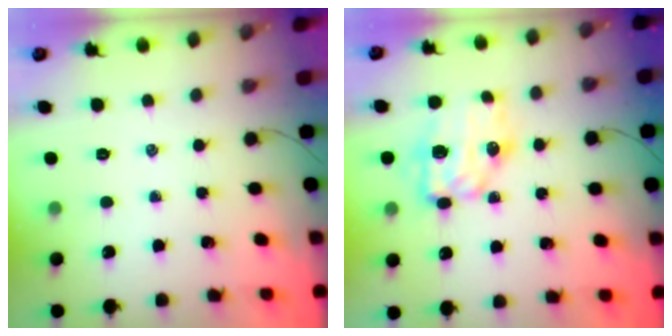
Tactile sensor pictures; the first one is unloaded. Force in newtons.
{"total": 9.6, "press": 9.4, "slide": 1.8}